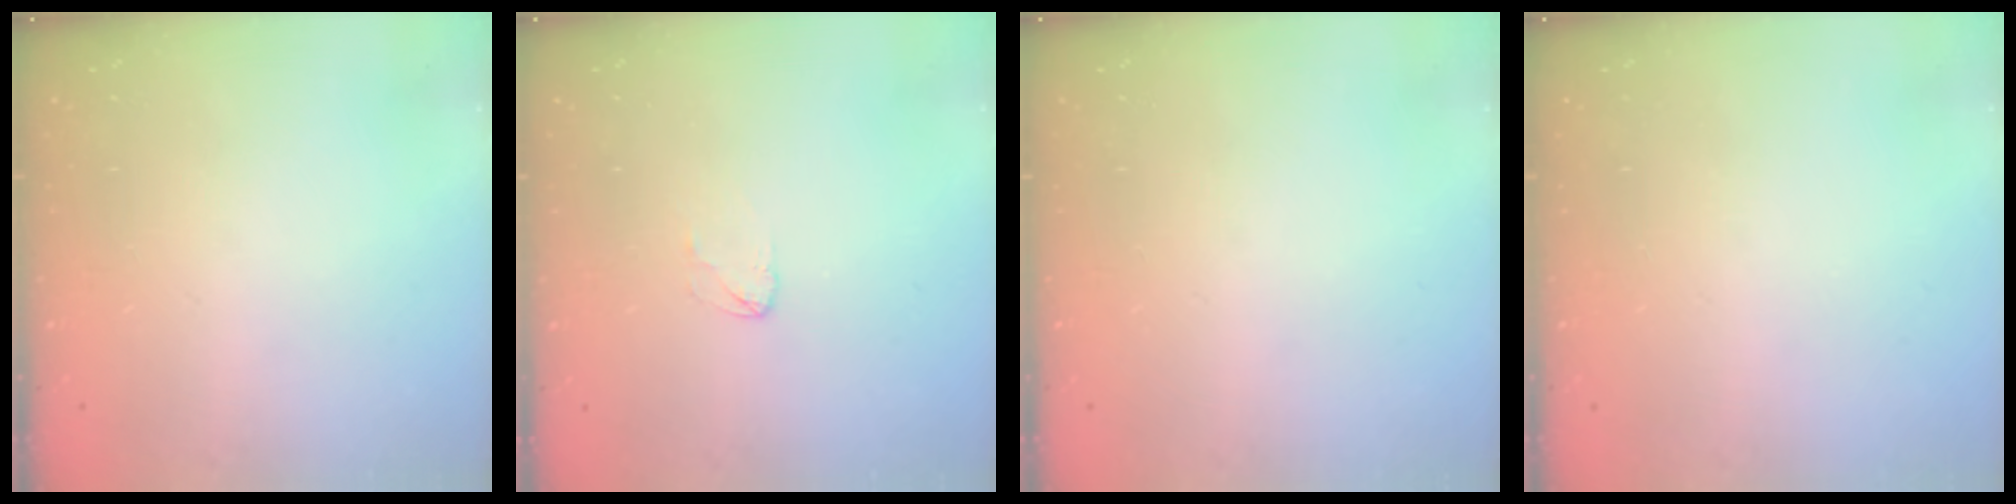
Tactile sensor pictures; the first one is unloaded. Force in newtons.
{"total": 2.5, "press": 2.5, "slide": 0.2}
{"total": 0.0}
{"total": 0.0}